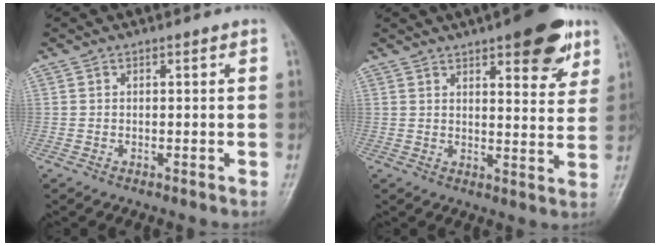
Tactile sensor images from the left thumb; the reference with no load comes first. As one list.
[{"total": 13.4, "force": [8.0, 4.5, 9.8], "torque": [-0.095, -0.033, 0.104]}]